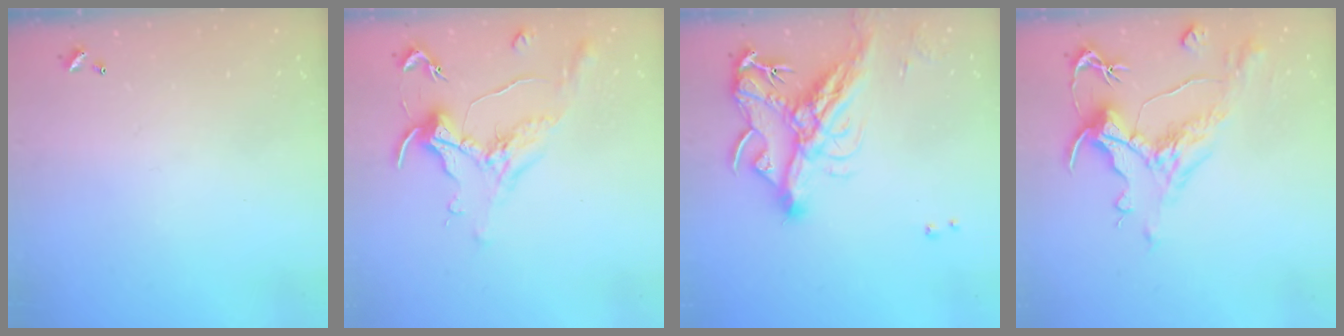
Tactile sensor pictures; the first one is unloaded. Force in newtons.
{"total": 1.5, "press": 1.4, "slide": 0.6}
{"total": 16.2, "press": 16.1, "slide": 1.8}
{"total": 1.8, "press": 1.2, "slide": 1.4}